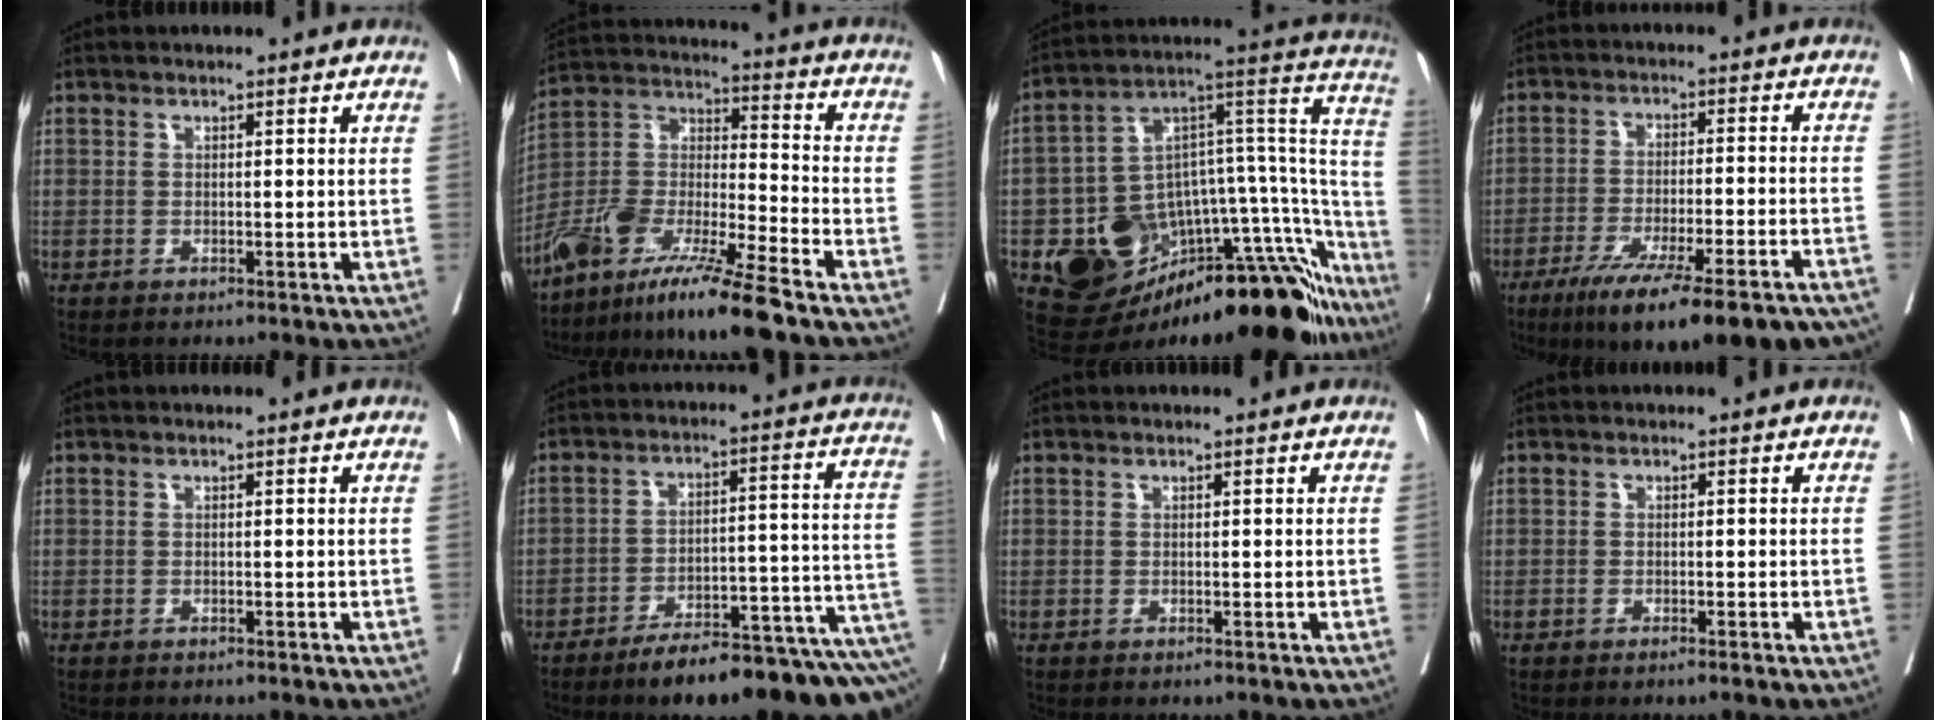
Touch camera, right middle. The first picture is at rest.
{"total": 14.5, "force": [-11.1, 0.7, 9.2], "torque": [-0.182, -0.003, -0.205]}
{"total": 31.9, "force": [-18.1, 9.8, 24.4], "torque": [-0.243, 0.033, -0.255]}
{"total": 21.2, "force": [-15.9, 2.9, 13.7], "torque": [-0.155, -0.022, -0.229]}
{"total": 1.4, "force": [-1.3, 0.2, 0.4], "torque": [-0.011, -0.003, -0.018]}
{"total": 16.5, "force": [-12.6, 3.1, 10.2], "torque": [-0.069, 0.049, -0.181]}
{"total": 0.0}
{"total": 1.1, "force": [-0.9, 0.2, 0.6], "torque": [-0.011, -0.001, -0.012]}